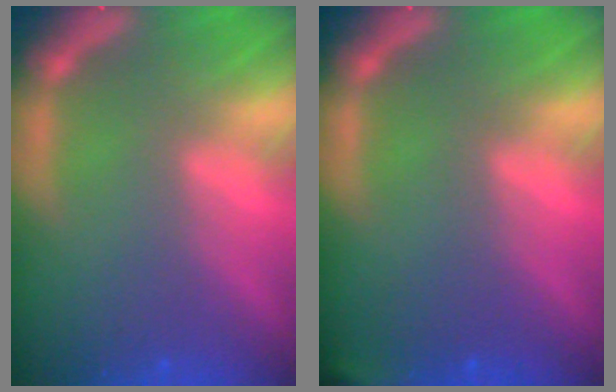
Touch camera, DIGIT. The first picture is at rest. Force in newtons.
{"total": 1.9}